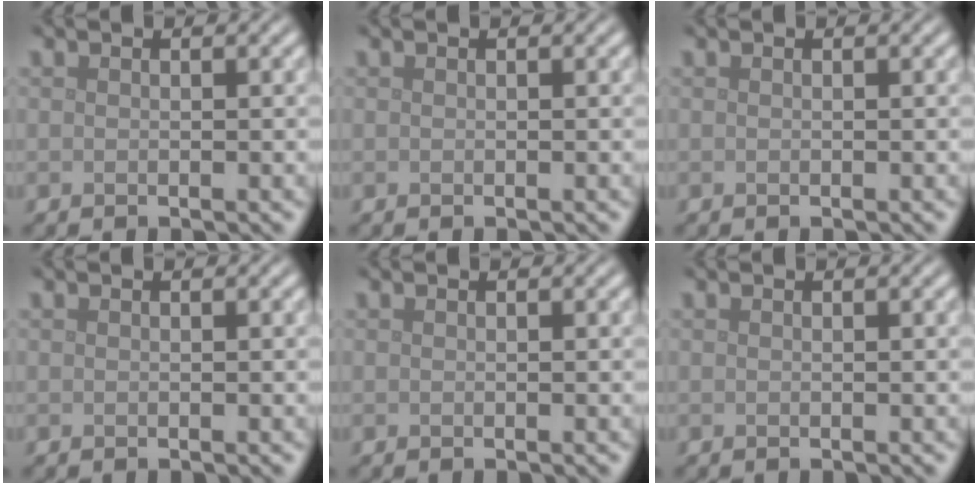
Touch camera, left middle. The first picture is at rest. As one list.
[{"total": 0.0}, {"total": 0.0}, {"total": 0.0}, {"total": 0.0}, {"total": 0.0}]